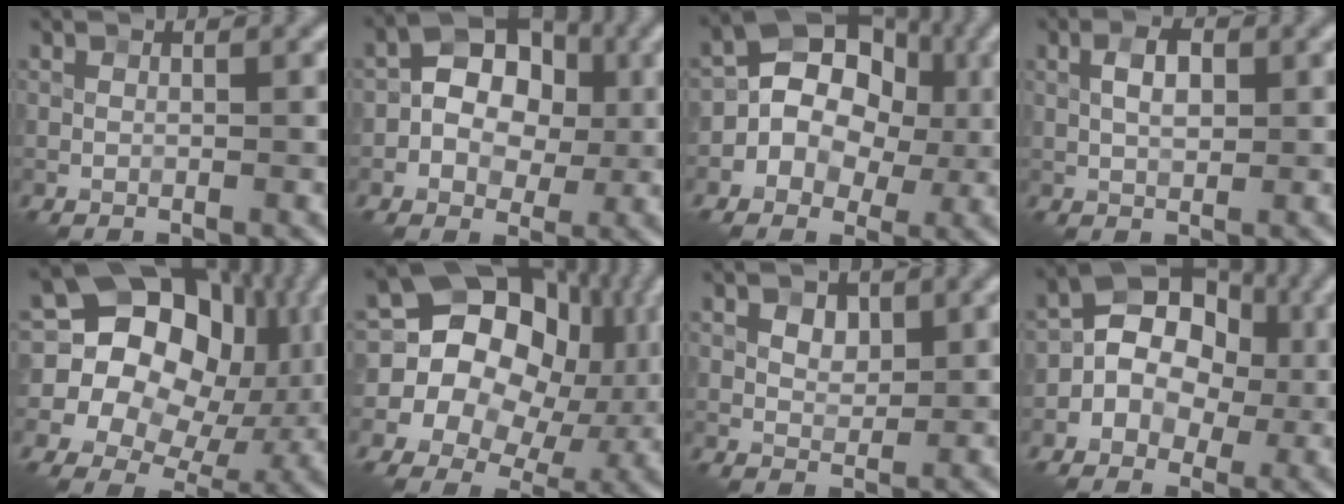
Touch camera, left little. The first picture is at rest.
{"total": 6.3, "force": [0.0, 4.6, 4.3], "torque": [-0.049, 0.008, -0.012]}
{"total": 7.3, "force": [-0.1, 6.0, 4.1], "torque": [-0.032, 0.019, -0.023]}
{"total": 2.5, "force": [0.5, 1.3, 2.1], "torque": [-0.040, 0.003, 0.007]}
{"total": 17.2, "force": [3.4, 14.0, 9.5], "torque": [-0.163, 0.031, 0.046]}
{"total": 17.2, "force": [2.2, 14.3, 9.3], "torque": [-0.153, 0.025, 0.015]}
{"total": 2.1, "force": [1.0, 1.4, 1.2], "torque": [-0.016, 0.001, 0.016]}
{"total": 6.3, "force": [-0.3, 5.1, 3.8], "torque": [-0.027, 0.013, -0.023]}